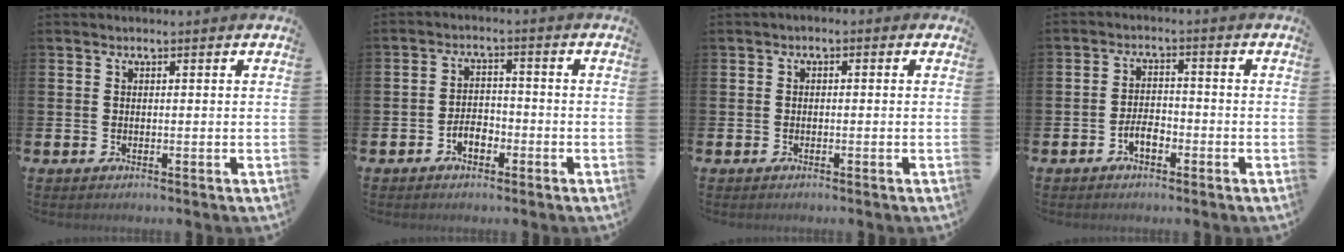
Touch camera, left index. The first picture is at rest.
{"total": 2.9, "force": [-1.7, 1.7, 1.6], "torque": [-0.038, 0.009, -0.034]}
{"total": 0.9, "force": [-0.7, 0.5, 0.3], "torque": [-0.011, 0.003, -0.015]}
{"total": 2.8, "force": [-1.5, 1.4, 1.9], "torque": [-0.034, 0.005, -0.031]}